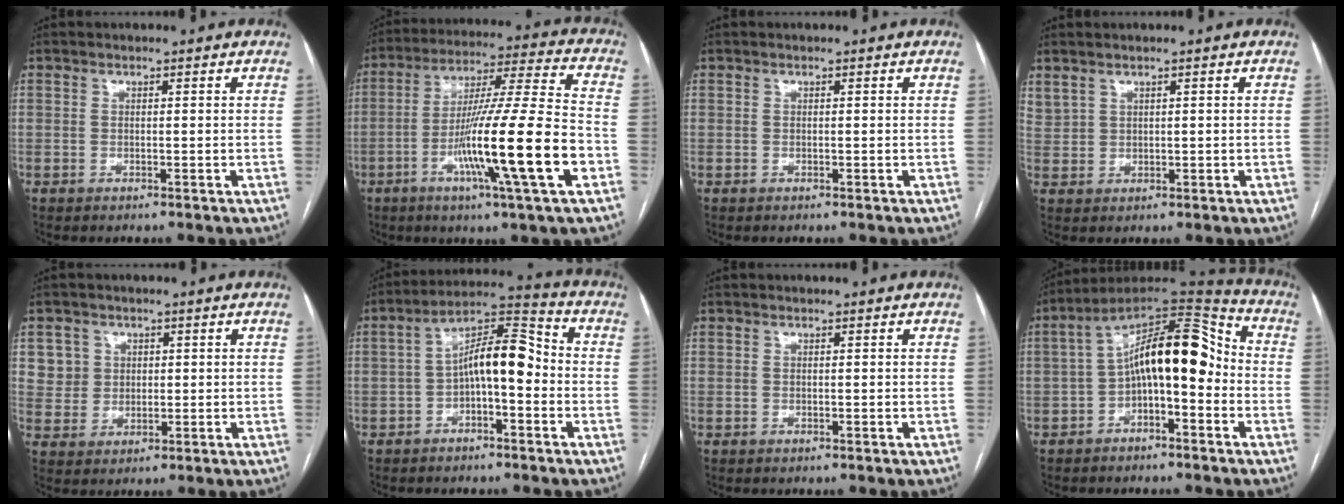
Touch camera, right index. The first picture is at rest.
{"total": 19.0, "force": [-6.2, -0.6, 18.0], "torque": [-0.308, -0.012, -0.110]}
{"total": 0.0}
{"total": 2.9, "force": [2.2, 1.6, 0.9], "torque": [-0.025, 0.009, 0.057]}
{"total": 4.9, "force": [1.7, 4.6, 0.2], "torque": [0.006, 0.009, 0.036]}
{"total": 9.7, "force": [-1.4, 3.1, 9.0], "torque": [-0.155, 0.041, -0.023]}
{"total": 0.0}
{"total": 14.5, "force": [-1.1, 5.3, 13.5], "torque": [-0.219, 0.058, -0.017]}